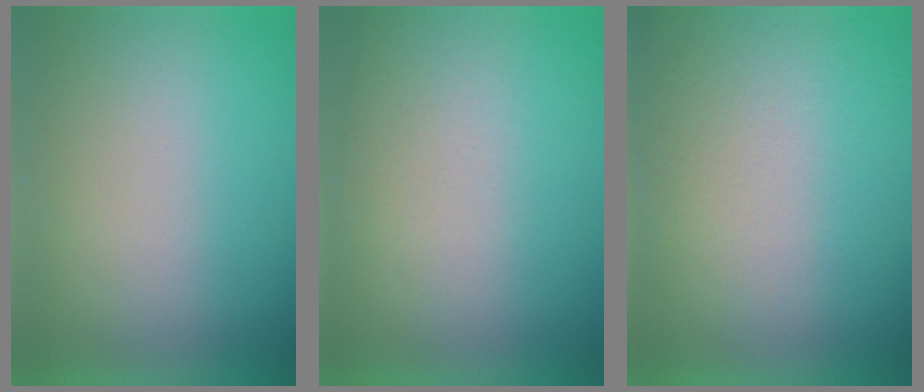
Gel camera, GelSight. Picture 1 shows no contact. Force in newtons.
{"total": 2.6}
{"total": 4.4}